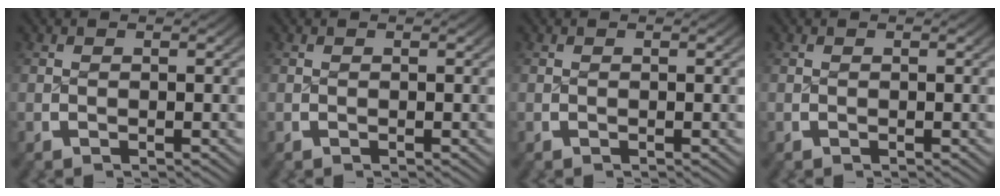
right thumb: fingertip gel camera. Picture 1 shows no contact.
{"total": 0.0}
{"total": 0.0}
{"total": 0.0}